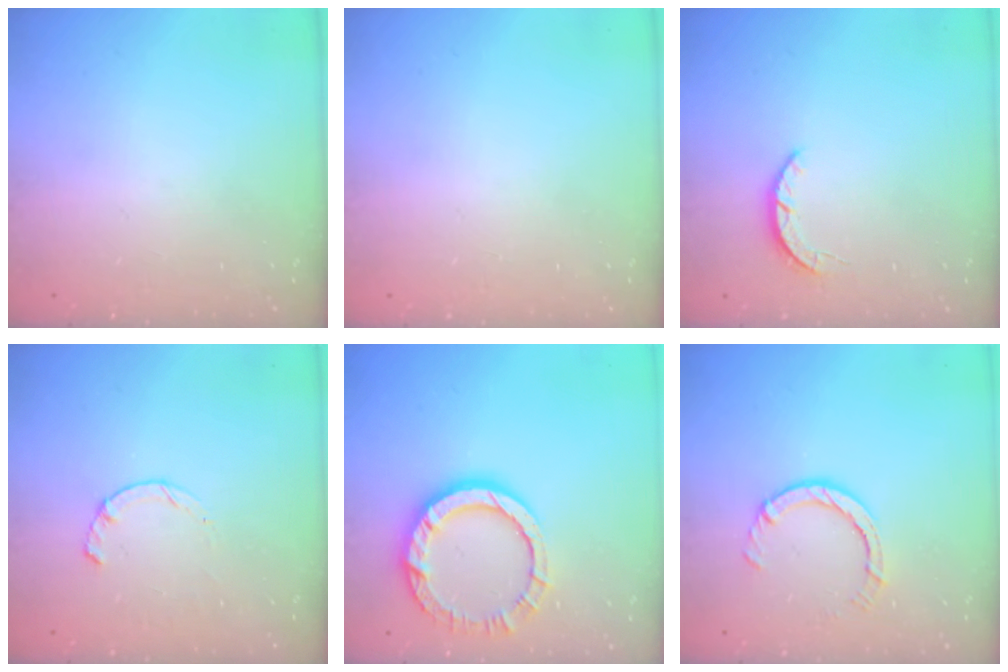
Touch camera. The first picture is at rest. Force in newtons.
{"total": 2.6, "press": 2.6, "slide": 0.2}
{"total": 2.2, "press": 2.2, "slide": 0.4}
{"total": 1.9, "press": 1.9, "slide": 0.3}
{"total": 11.6, "press": 11.6, "slide": 0.8}
{"total": 4.2, "press": 4.2, "slide": 0.4}